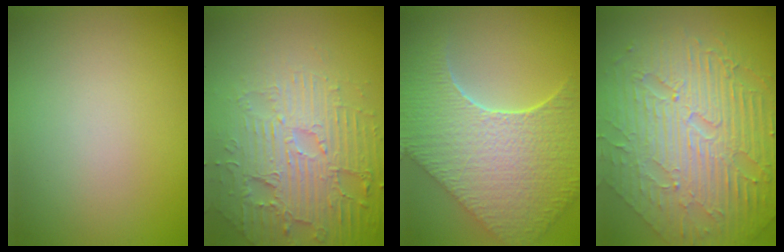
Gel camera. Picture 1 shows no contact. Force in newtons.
{"total": 5.8, "press": 4.9, "slide": 3.2}
{"total": 9.6, "press": 7.0, "slide": 6.7}
{"total": 10.3, "press": 6.8, "slide": 7.8}